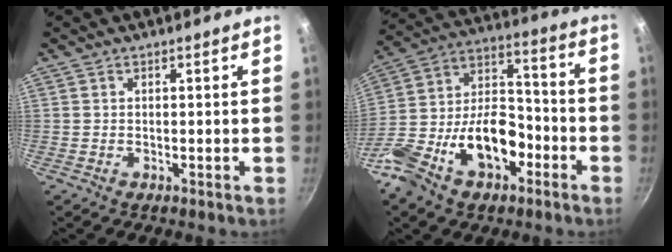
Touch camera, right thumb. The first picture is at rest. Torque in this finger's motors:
{"motor_torque": [2.84, 1.84, 1.30, -1.46, 0.14]}